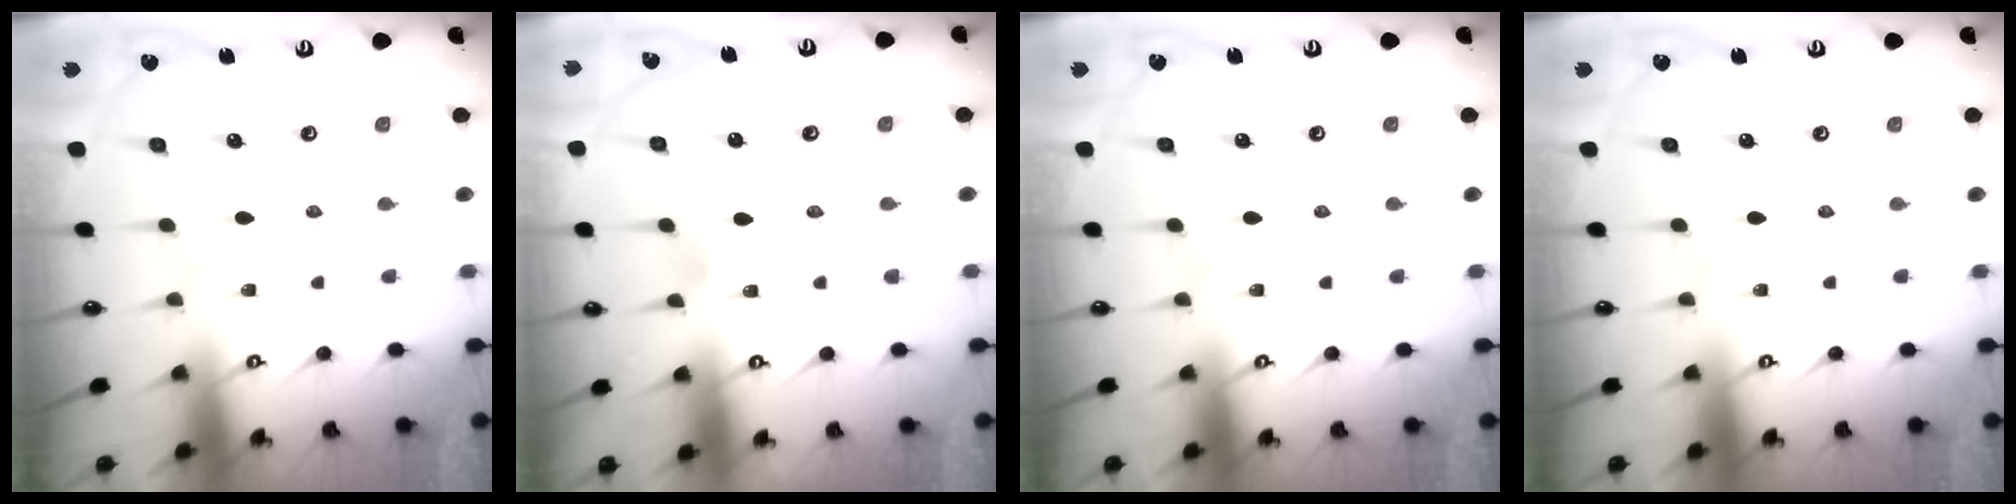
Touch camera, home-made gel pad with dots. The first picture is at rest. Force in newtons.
{"total": 2.1, "press": 2.1, "slide": 0.2}
{"total": 0.0}
{"total": 0.0}